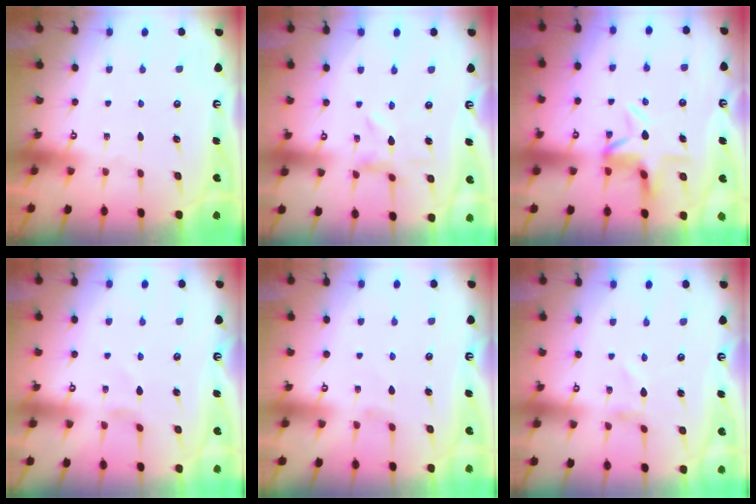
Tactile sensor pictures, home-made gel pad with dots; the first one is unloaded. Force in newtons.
{"total": 2.0, "press": 2.0, "slide": 0.3}
{"total": 4.7, "press": 4.1, "slide": 2.4}
{"total": 1.2, "press": 1.2, "slide": 0.3}
{"total": 1.3, "press": 1.2, "slide": 0.3}
{"total": 1.0, "press": 1.0, "slide": 0.1}